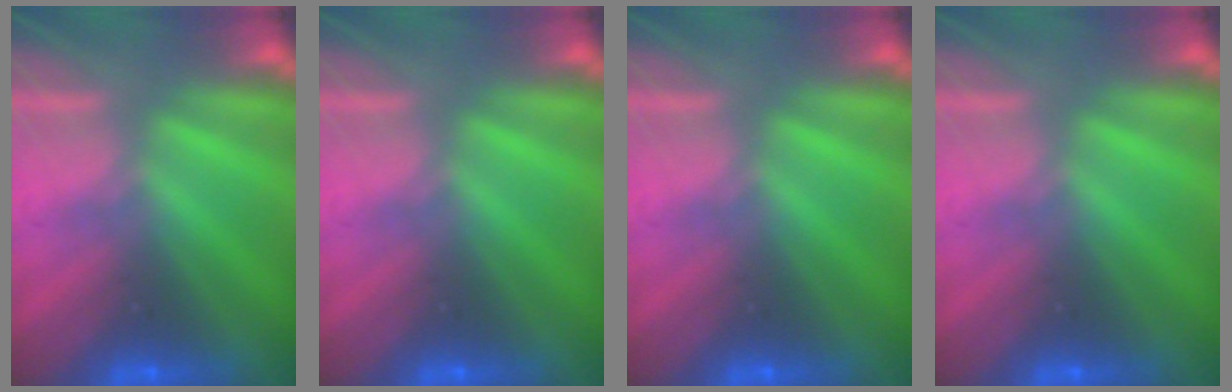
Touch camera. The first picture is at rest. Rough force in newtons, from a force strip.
{"total": 0.0}
{"total": 0.0}
{"total": 0.0}